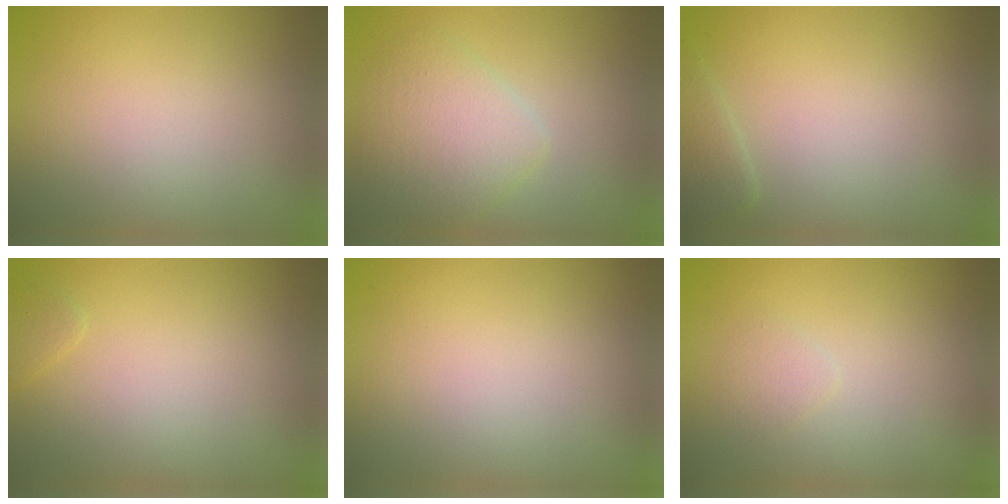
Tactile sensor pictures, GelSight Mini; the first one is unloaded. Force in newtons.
{"total": 4.0, "press": 3.9, "slide": 0.3}
{"total": 1.6, "press": 1.6, "slide": 0.1}
{"total": 0.8, "press": 0.8, "slide": 0.1}
{"total": 0.0}
{"total": 0.9, "press": 0.9, "slide": 0.0}